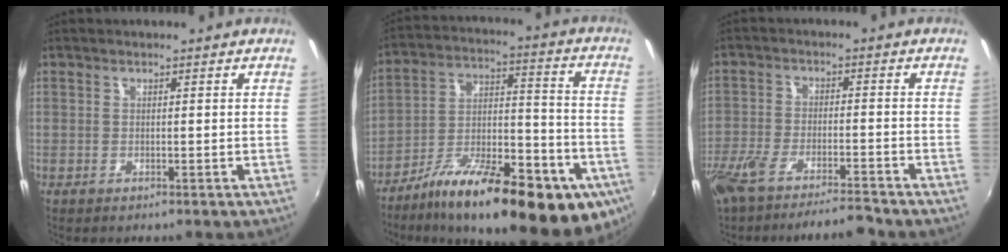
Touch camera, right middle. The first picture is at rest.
{"total": 28.3, "force": [-17.1, 9.1, 20.6], "torque": [-0.298, -0.014, -0.255]}
{"total": 11.4, "force": [-9.8, 1.6, 5.6], "torque": [-0.130, -0.022, -0.169]}